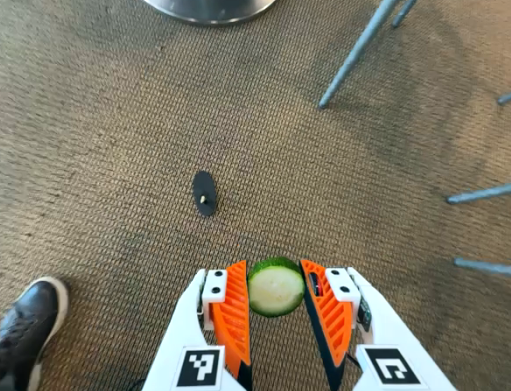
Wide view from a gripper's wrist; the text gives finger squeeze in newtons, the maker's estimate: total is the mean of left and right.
{"total": 7.9, "left": 8.2, "right": 7.6}